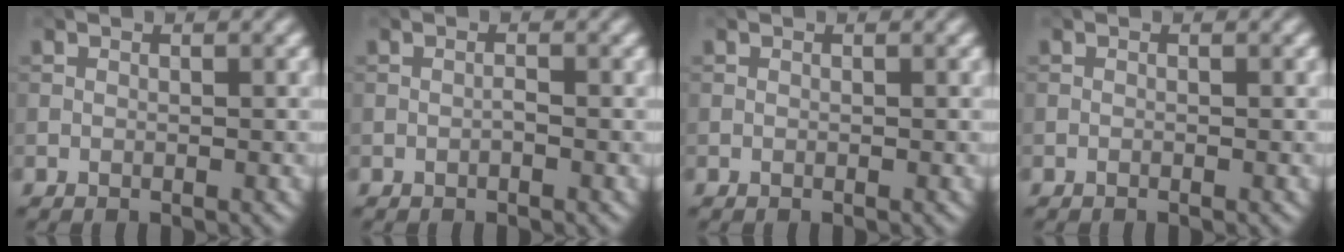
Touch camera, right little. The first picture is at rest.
{"total": 0.5, "force": [-0.3, 0.1, 0.4], "torque": [-0.009, 0.002, -0.006]}
{"total": 0.0}
{"total": 0.0}